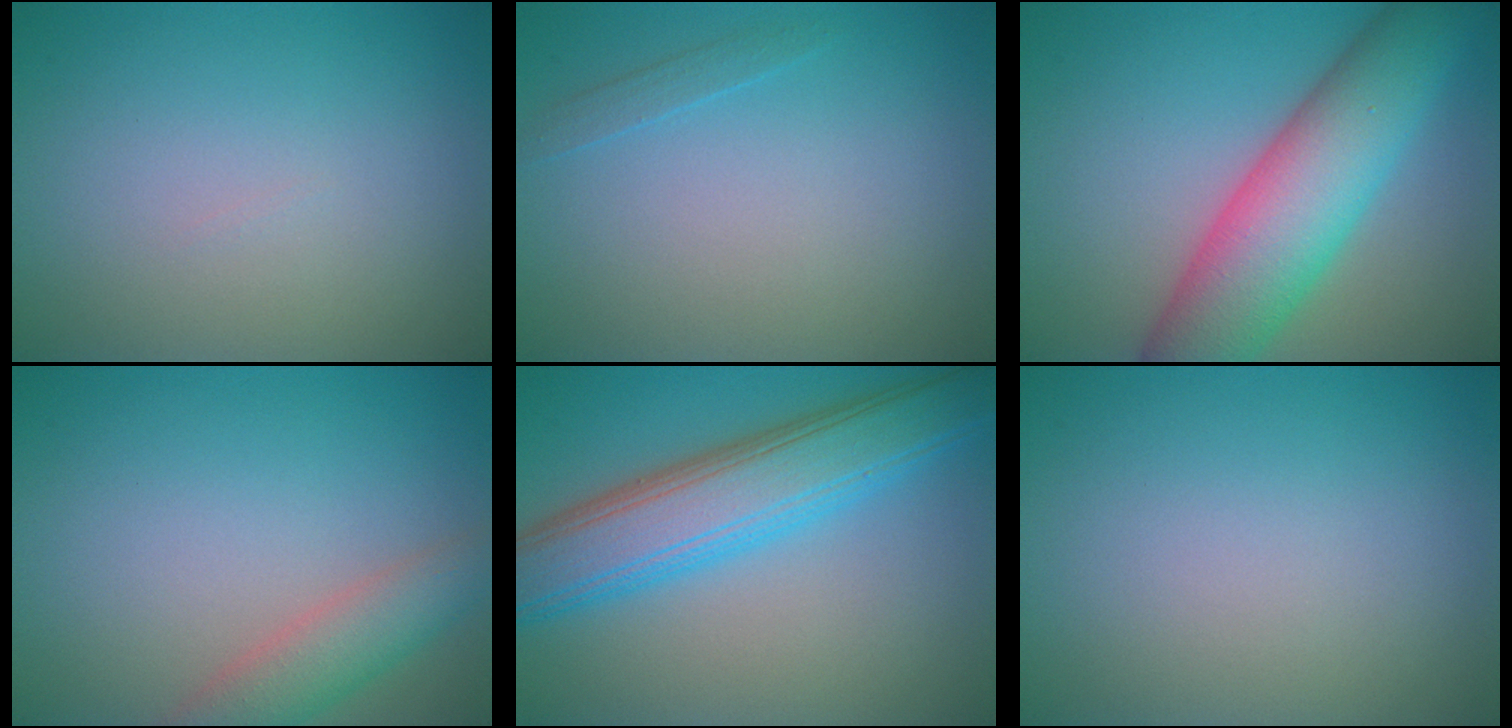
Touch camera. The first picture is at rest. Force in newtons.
{"total": 0.9, "press": 0.9, "slide": 0.1}
{"total": 9.6, "press": 9.6, "slide": 0.3}
{"total": 3.8, "press": 3.8, "slide": 0.3}
{"total": 8.1, "press": 8.1, "slide": 0.1}
{"total": 0.0}